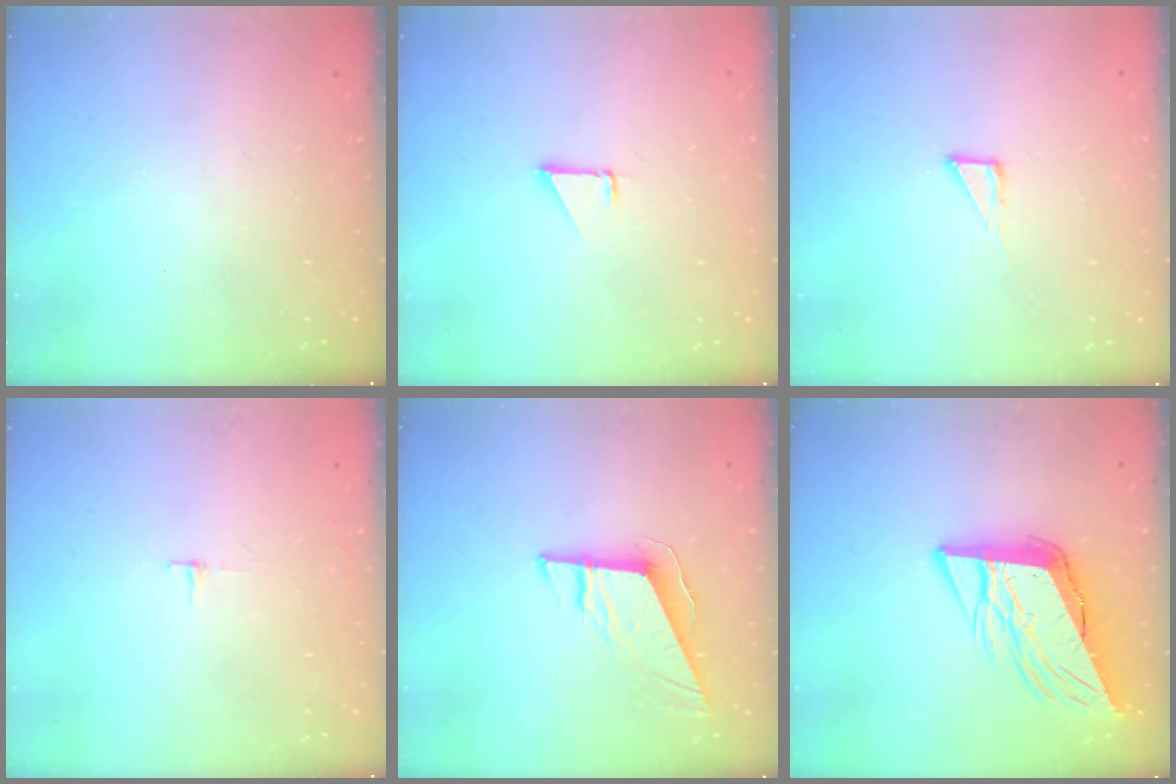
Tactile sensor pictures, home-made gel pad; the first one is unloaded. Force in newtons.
{"total": 1.4, "press": 1.3, "slide": 0.1}
{"total": 3.4, "press": 3.4, "slide": 0.3}
{"total": 3.3, "press": 3.3, "slide": 0.4}
{"total": 9.9, "press": 9.7, "slide": 2.0}
{"total": 12.3, "press": 11.7, "slide": 3.6}